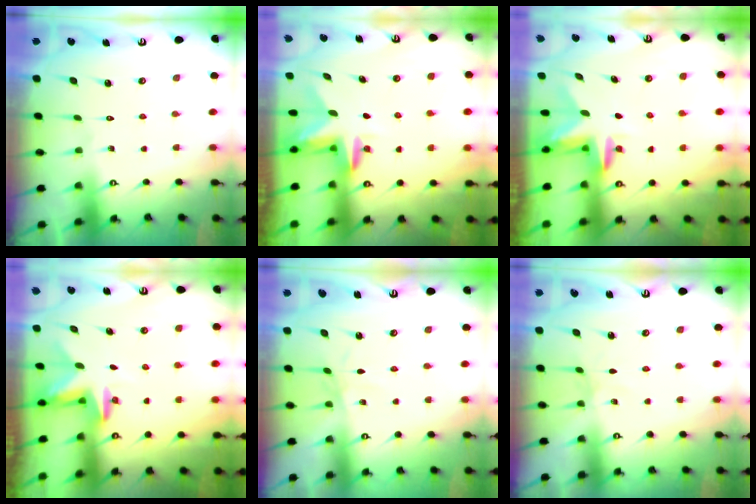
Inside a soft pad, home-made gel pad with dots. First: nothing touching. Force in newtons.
{"total": 3.1, "press": 3.1, "slide": 0.3}
{"total": 3.1, "press": 3.1, "slide": 0.3}
{"total": 2.4, "press": 2.3, "slide": 0.4}
{"total": 2.2, "press": 2.1, "slide": 0.3}
{"total": 2.3, "press": 2.3, "slide": 0.4}